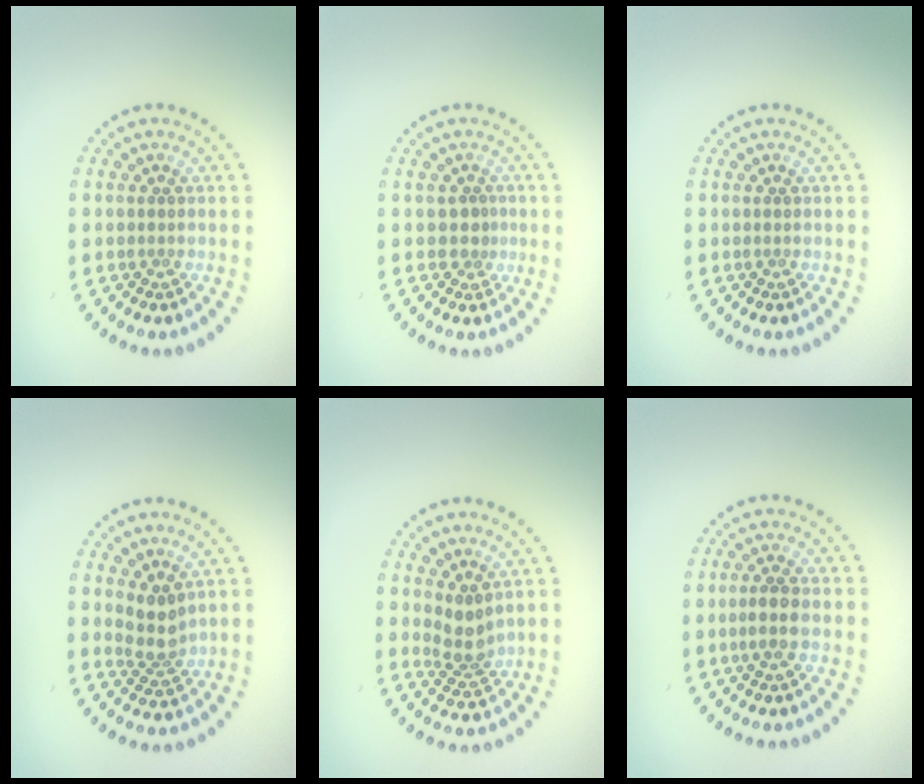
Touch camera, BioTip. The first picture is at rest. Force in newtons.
{"total": 1.3, "press": 0.8, "slide": 0.9}
{"total": 0.0}
{"total": 2.5, "press": 2.0, "slide": 1.5}
{"total": 2.6, "press": 2.0, "slide": 1.7}
{"total": 2.0, "press": 1.8, "slide": 0.8}